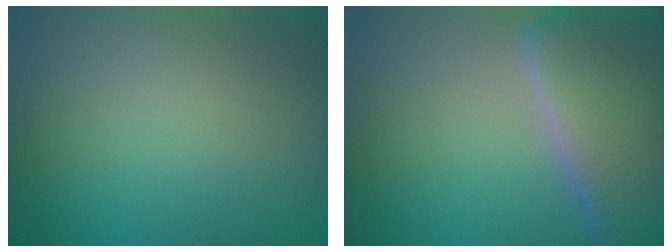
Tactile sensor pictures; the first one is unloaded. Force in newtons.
{"total": 12.2, "press": 12.1, "slide": 0.8}